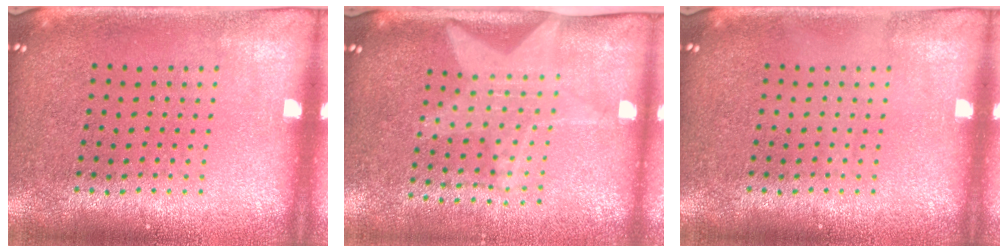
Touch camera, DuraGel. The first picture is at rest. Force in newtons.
{"total": 2.1, "press": 1.6, "slide": 1.3}
{"total": 0.0}